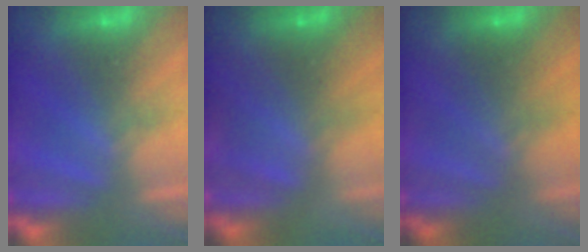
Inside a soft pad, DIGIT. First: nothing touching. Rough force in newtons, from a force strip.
{"total": 1.4}
{"total": 2.0}